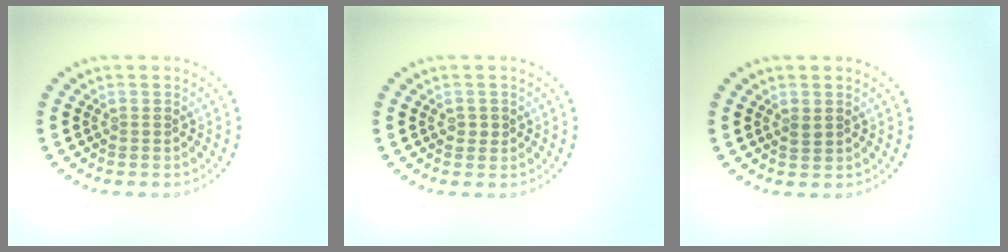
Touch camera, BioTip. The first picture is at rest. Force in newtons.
{"total": 1.0, "press": 1.0, "slide": 0.0}
{"total": 0.7, "press": 0.7, "slide": 0.2}